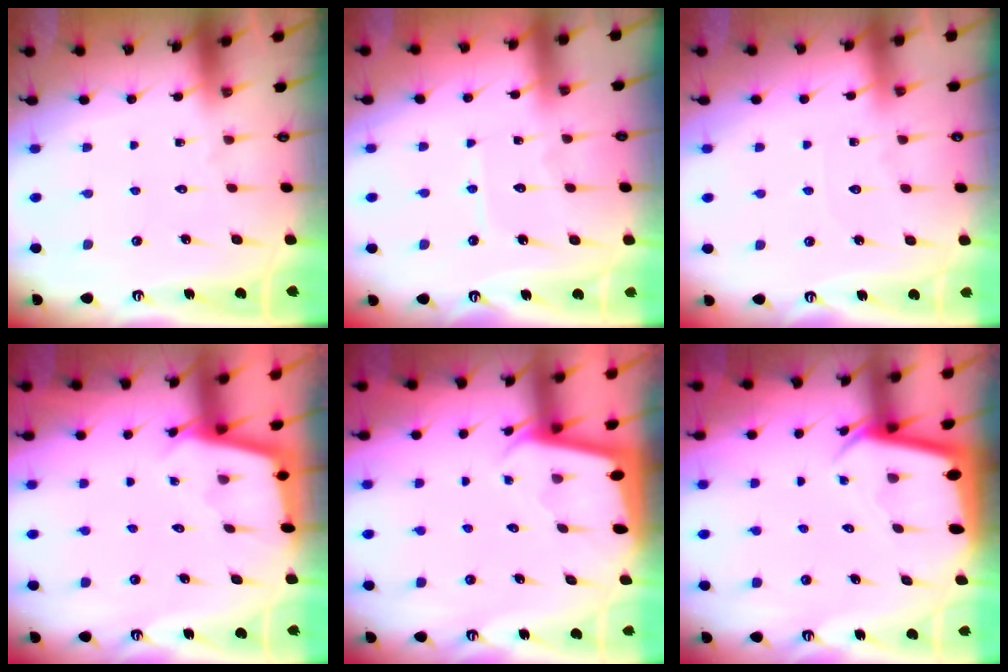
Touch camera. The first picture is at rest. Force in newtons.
{"total": 5.9, "press": 5.9, "slide": 0.6}
{"total": 3.0, "press": 2.9, "slide": 0.4}
{"total": 2.4, "press": 2.4, "slide": 0.2}
{"total": 2.1, "press": 2.1, "slide": 0.1}
{"total": 2.8, "press": 2.8, "slide": 0.1}